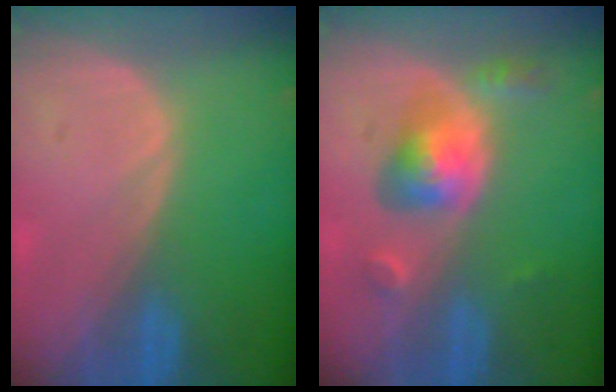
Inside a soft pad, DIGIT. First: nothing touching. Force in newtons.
{"total": 6.0, "press": 5.5, "slide": 2.5}